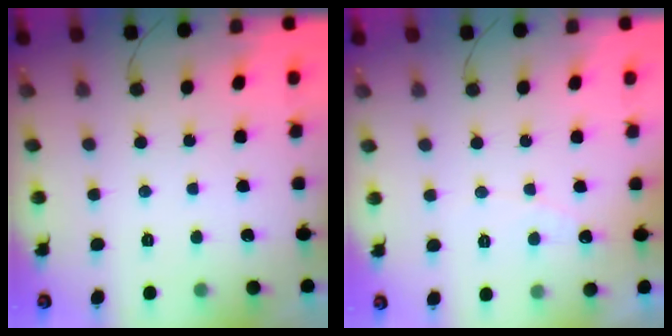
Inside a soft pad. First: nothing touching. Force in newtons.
{"total": 2.7, "press": 2.7, "slide": 0.2}